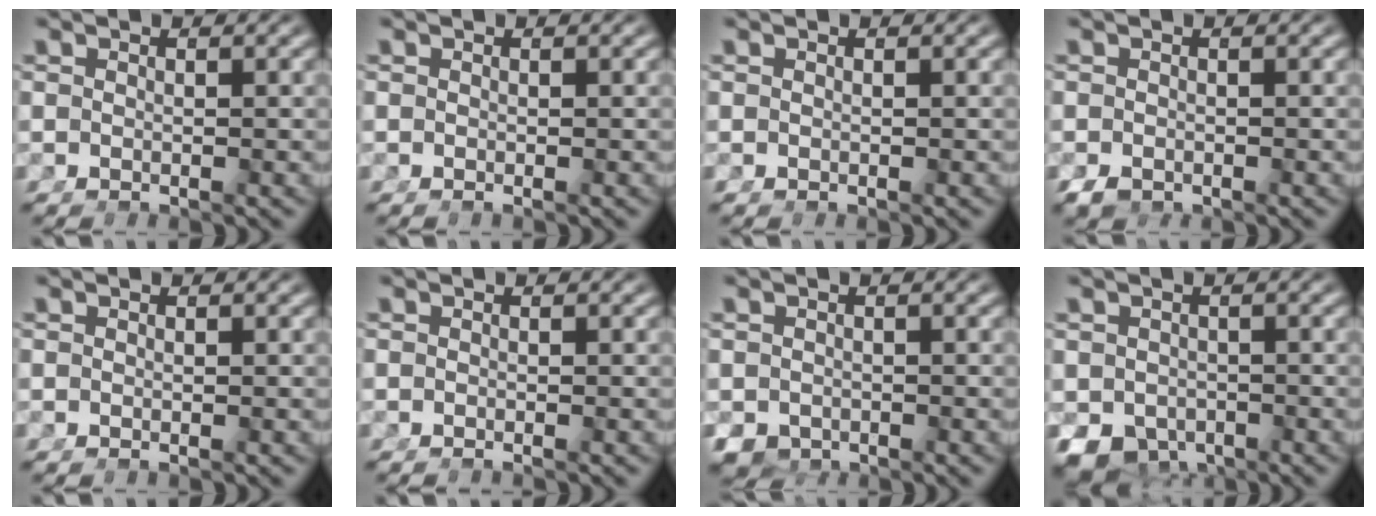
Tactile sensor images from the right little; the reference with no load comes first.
{"total": 0.0}
{"total": 0.5, "force": [-0.1, 0.5, 0.1], "torque": [-0.010, -0.004, 0.001]}
{"total": 1.6, "force": [-1.4, 0.5, 0.6], "torque": [-0.014, -0.020, -0.012]}
{"total": 0.0}
{"total": 0.6, "force": [-0.5, -0.4, -0.1], "torque": [0.002, -0.003, -0.007]}
{"total": 3.7, "force": [-2.2, 2.7, 1.4], "torque": [-0.037, -0.041, -0.016]}
{"total": 5.9, "force": [-3.3, 4.3, 2.5], "torque": [-0.048, -0.044, -0.035]}